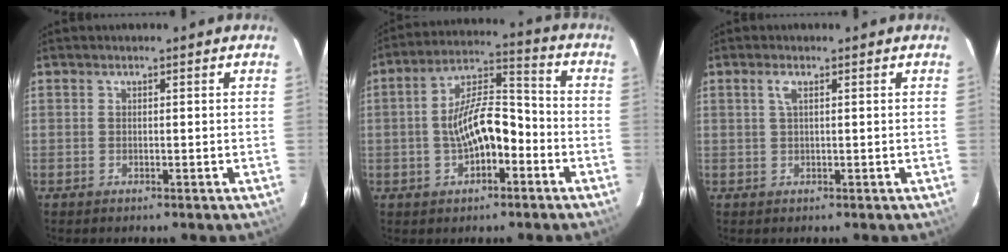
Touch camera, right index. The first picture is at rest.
{"total": 11.2, "force": [-3.4, 5.2, 9.3], "torque": [-0.176, 0.024, -0.051]}
{"total": 1.5, "force": [0.6, 0.2, 1.4], "torque": [-0.030, 0.003, 0.010]}